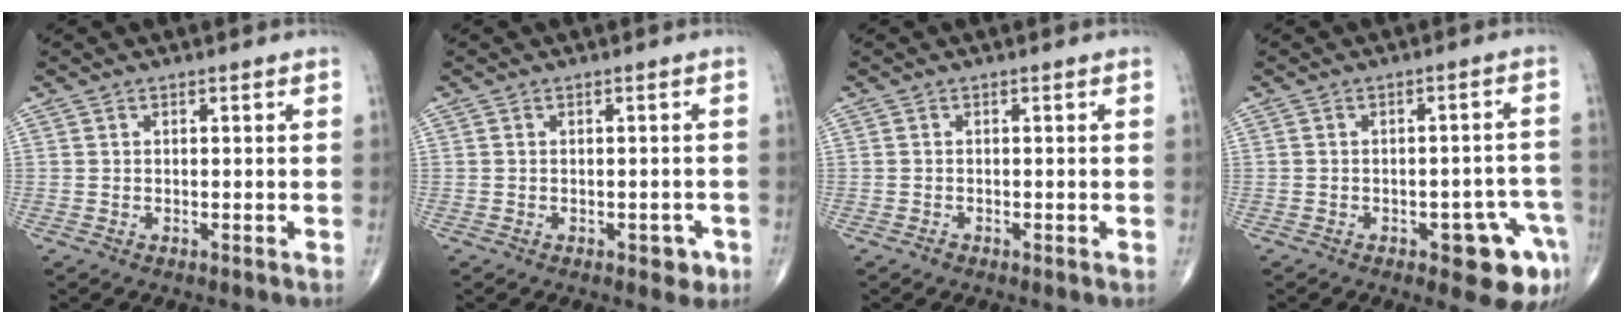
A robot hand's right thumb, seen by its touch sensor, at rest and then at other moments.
{"total": 2.6, "force": [-1.2, 1.6, 1.7], "torque": [-0.005, 0.007, -0.010]}
{"total": 0.5, "force": [-0.3, 0.3, 0.2], "torque": [-0.001, -0.001, -0.007]}
{"total": 9.6, "force": [-4.5, 3.7, 7.5], "torque": [-0.056, 0.026, -0.050]}